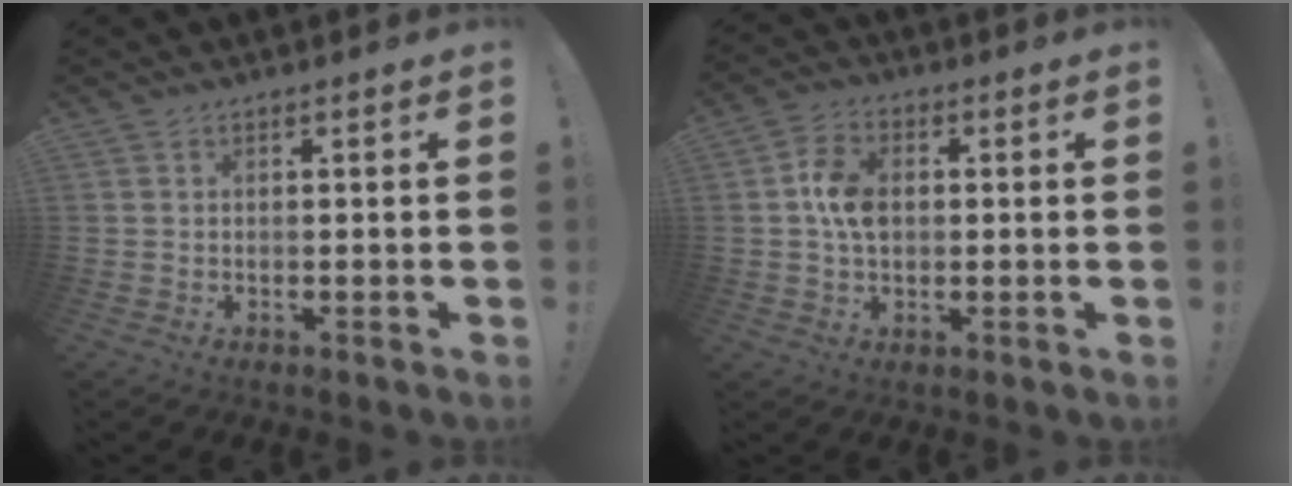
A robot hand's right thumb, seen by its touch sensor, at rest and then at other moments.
{"total": 8.1, "force": [0.3, 5.7, 5.8], "torque": [-0.098, 0.007, 0.007]}